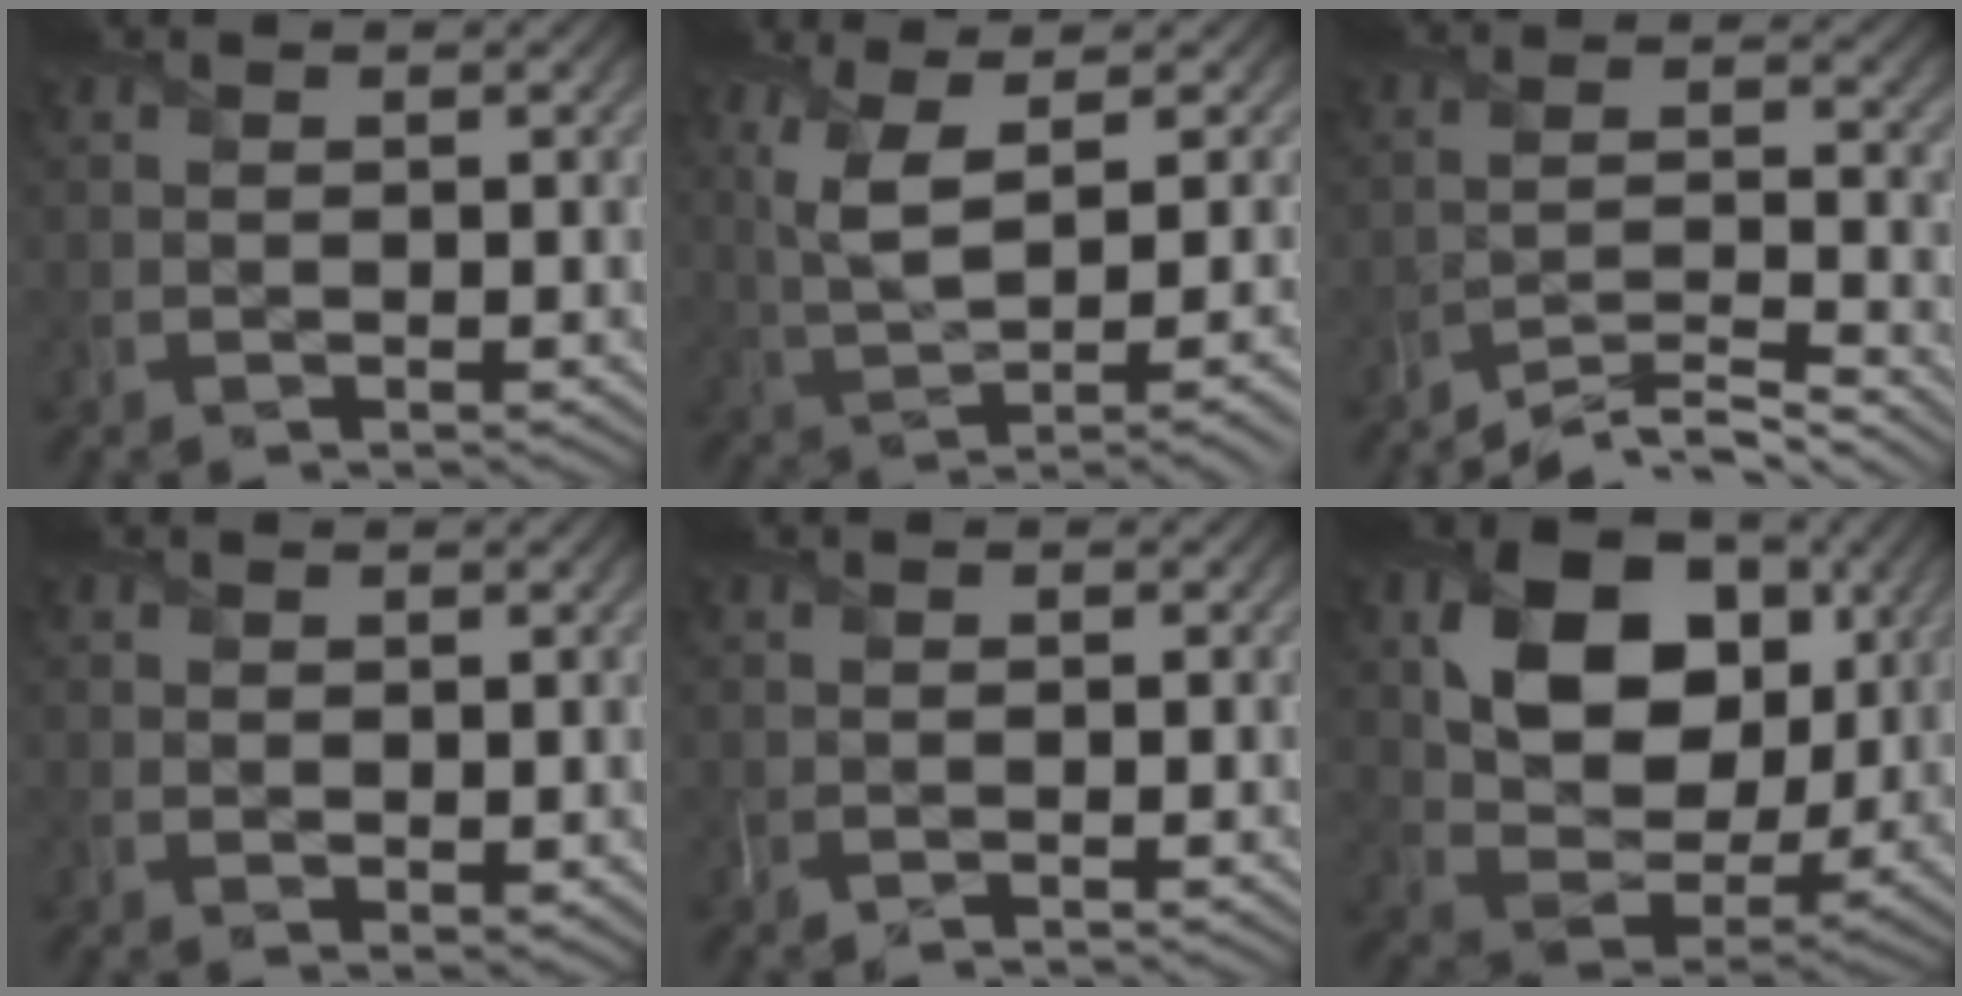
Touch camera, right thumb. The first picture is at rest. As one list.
[{"total": 8.7, "force": [1.7, 2.4, 8.2], "torque": [-0.147, 0.012, 0.037]}, {"total": 6.9, "force": [-5.9, 0.9, 3.4], "torque": [-0.054, 0.006, -0.111]}, {"total": 1.3, "force": [0.7, 0.8, 0.7], "torque": [-0.014, -0.005, 0.019]}, {"total": 0.0}, {"total": 13.1, "force": [4.3, 9.5, 8.0], "torque": [-0.153, -0.013, 0.076]}]